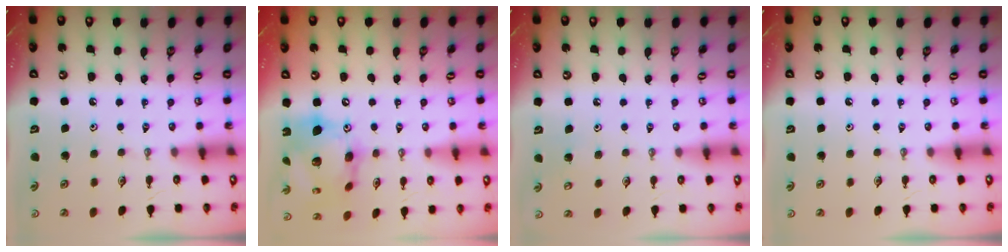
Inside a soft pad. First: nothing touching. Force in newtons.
{"total": 19.2, "press": 19.1, "slide": 2.0}
{"total": 4.0, "press": 4.0, "slide": 0.2}
{"total": 0.0}